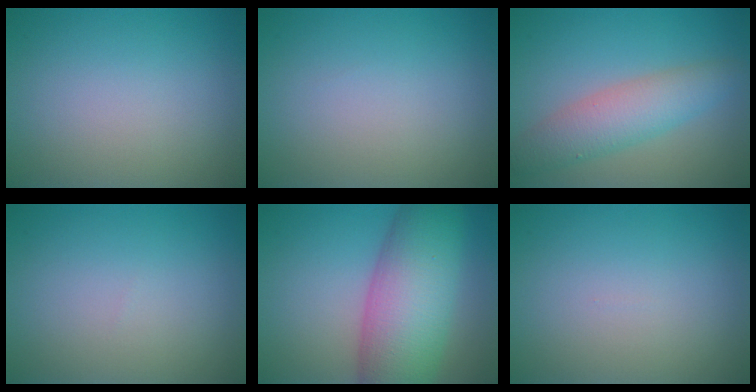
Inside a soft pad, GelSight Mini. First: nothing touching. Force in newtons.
{"total": 0.0}
{"total": 4.6, "press": 4.6, "slide": 0.0}
{"total": 0.0}
{"total": 10.9, "press": 10.9, "slide": 0.4}
{"total": 0.0}